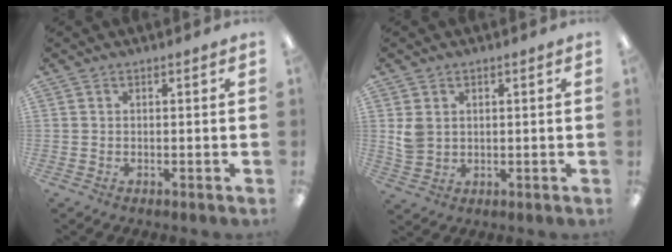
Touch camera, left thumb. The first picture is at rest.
{"total": 4.4, "force": [1.4, 3.5, 2.3], "torque": [-0.041, 0.004, 0.028]}